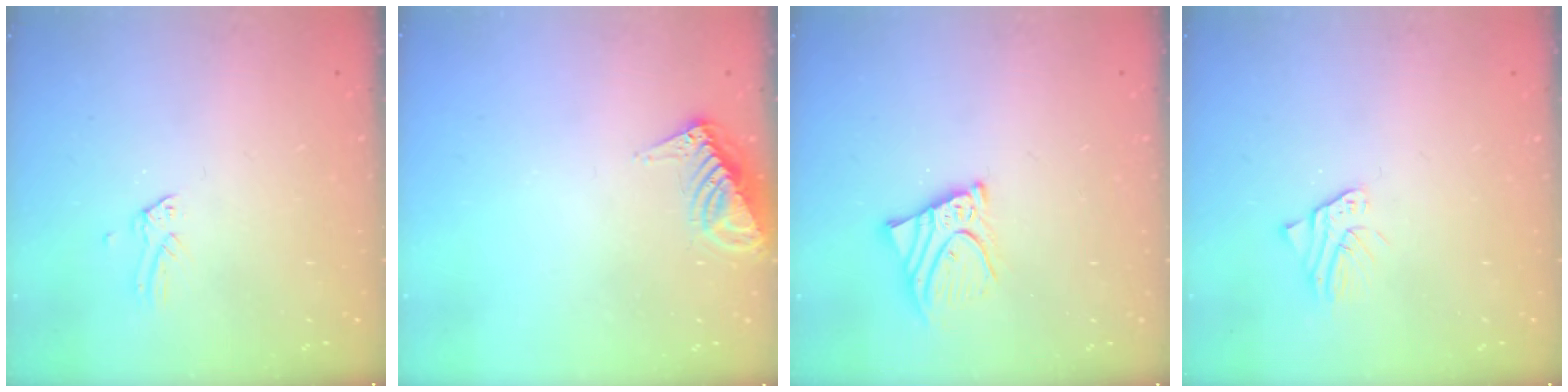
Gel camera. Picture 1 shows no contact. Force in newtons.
{"total": 9.0, "press": 8.9, "slide": 1.1}
{"total": 8.6, "press": 8.5, "slide": 0.9}
{"total": 2.5, "press": 2.5, "slide": 0.2}